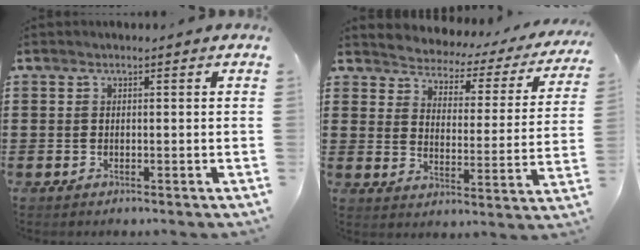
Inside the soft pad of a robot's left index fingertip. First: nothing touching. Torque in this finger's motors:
{"motor_torque": [2.14, 0.00, 0.09, 0.01]}